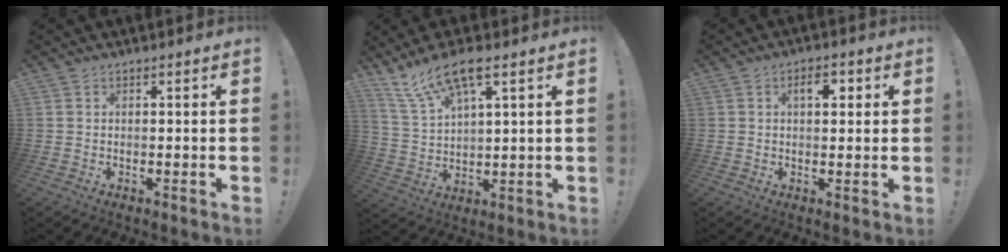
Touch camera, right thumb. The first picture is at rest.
{"total": 11.6, "force": [7.9, 3.4, 7.8], "torque": [-0.155, -0.031, 0.144]}
{"total": 4.6, "force": [1.4, 2.1, 3.8], "torque": [-0.046, -0.001, 0.017]}